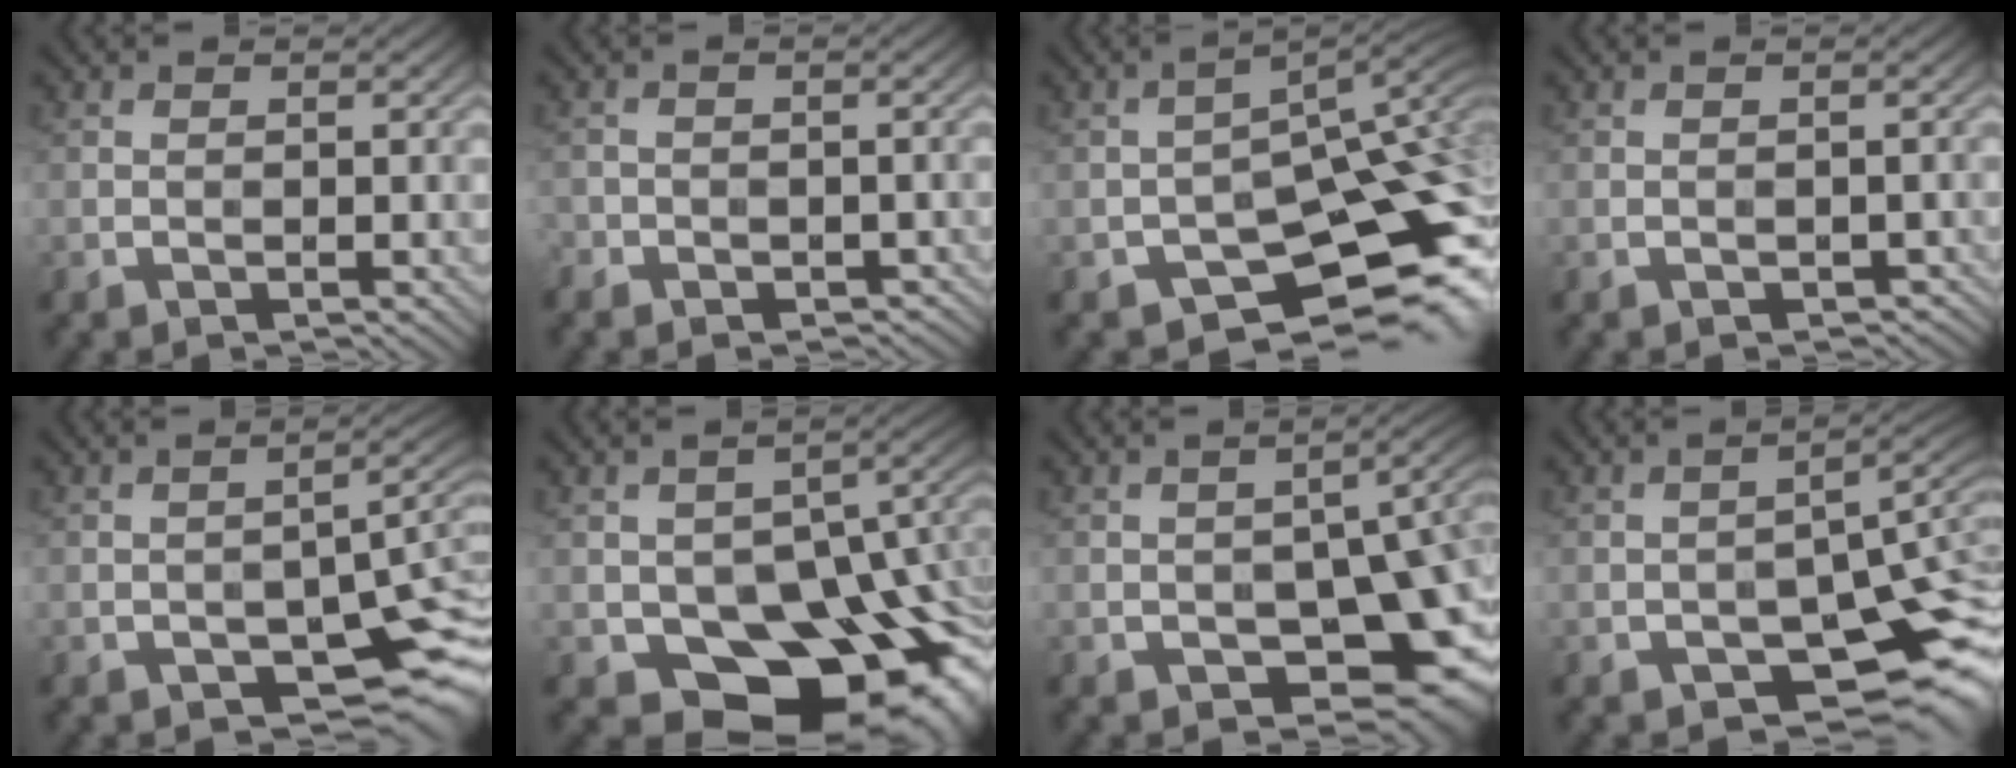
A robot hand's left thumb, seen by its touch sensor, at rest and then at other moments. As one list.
[{"total": 3.8, "force": [-2.6, 2.6, 0.8], "torque": [-0.004, 0.002, -0.037]}, {"total": 14.1, "force": [-6.8, 7.5, 9.8], "torque": [-0.127, -0.014, -0.096]}, {"total": 1.6, "force": [-0.9, 1.0, 0.9], "torque": [-0.017, -0.007, -0.008]}, {"total": 10.1, "force": [-4.1, 5.1, 7.7], "torque": [-0.105, -0.019, -0.058]}, {"total": 18.7, "force": [-6.7, 11.7, 12.9], "torque": [-0.167, -0.021, -0.084]}, {"total": 15.3, "force": [-5.2, 8.8, 11.5], "torque": [-0.132, -0.017, -0.058]}, {"total": 11.4, "force": [-4.7, 5.9, 8.5], "torque": [-0.115, -0.025, -0.066]}]